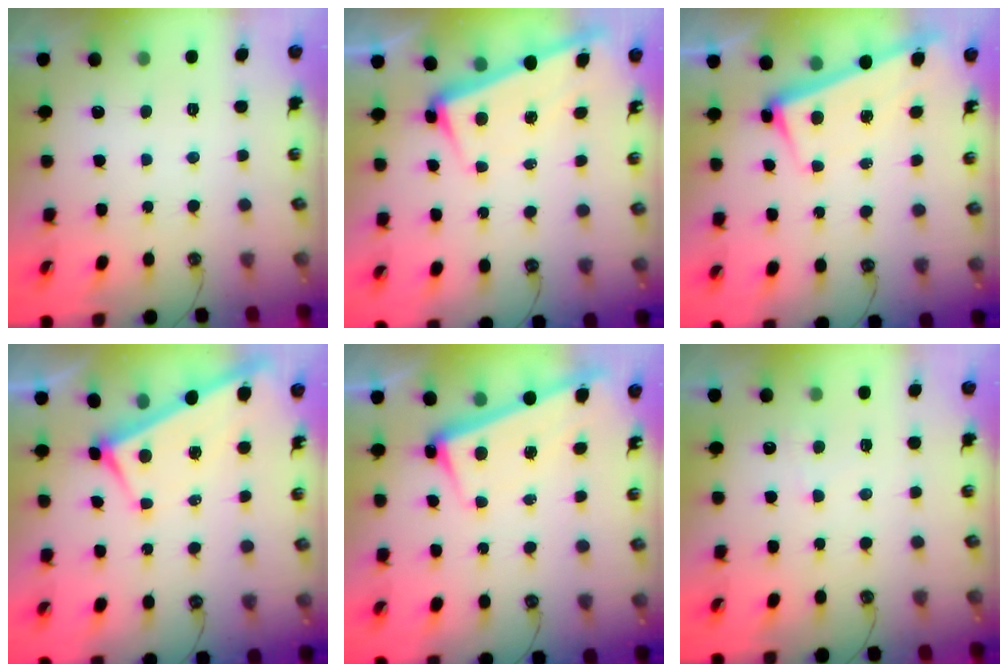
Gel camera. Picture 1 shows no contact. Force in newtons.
{"total": 3.0, "press": 2.9, "slide": 0.8}
{"total": 2.8, "press": 2.7, "slide": 0.7}
{"total": 3.6, "press": 3.6, "slide": 0.4}
{"total": 2.7, "press": 2.5, "slide": 1.0}
{"total": 4.3, "press": 4.3, "slide": 0.4}